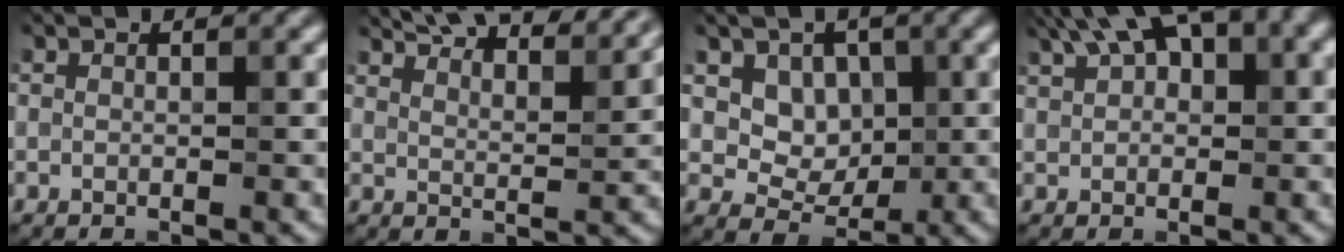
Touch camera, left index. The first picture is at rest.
{"total": 10.8, "force": [8.9, 2.9, 5.4], "torque": [-0.056, 0.024, 0.087]}
{"total": 3.8, "force": [0.8, 3.2, 2.0], "torque": [-0.035, -0.011, 0.014]}
{"total": 6.9, "force": [3.7, 3.1, 5.0], "torque": [-0.082, 0.026, 0.057]}